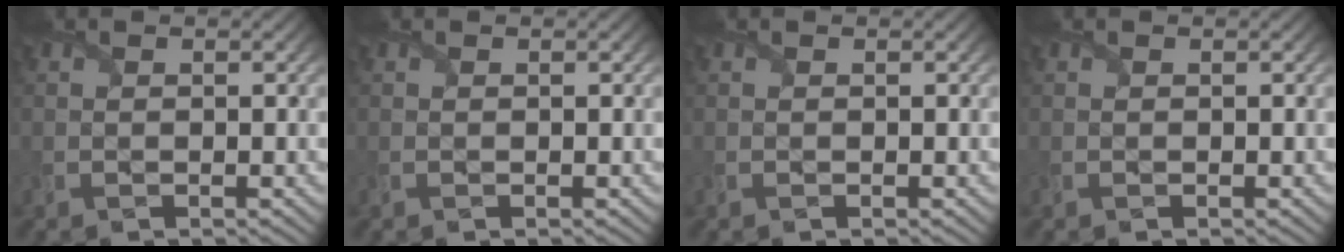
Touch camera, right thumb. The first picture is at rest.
{"total": 0.0}
{"total": 0.0}
{"total": 0.0}